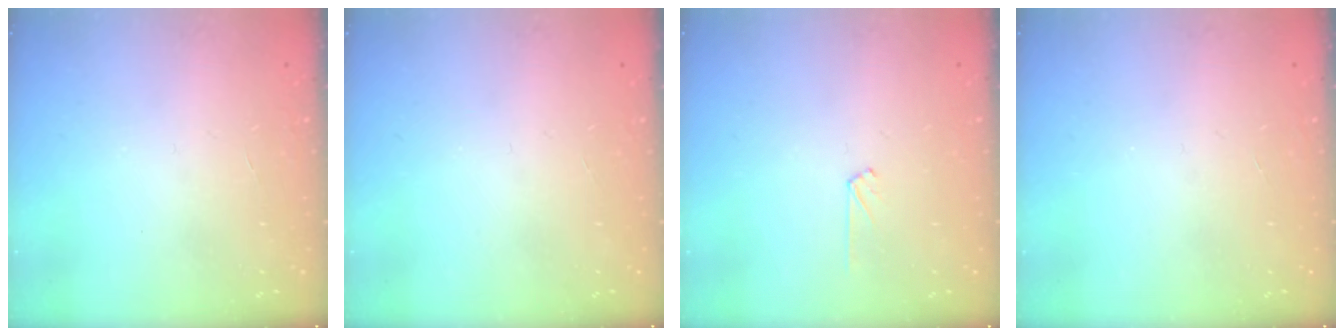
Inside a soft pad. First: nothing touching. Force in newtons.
{"total": 0.0}
{"total": 3.8, "press": 3.8, "slide": 0.4}
{"total": 0.0}